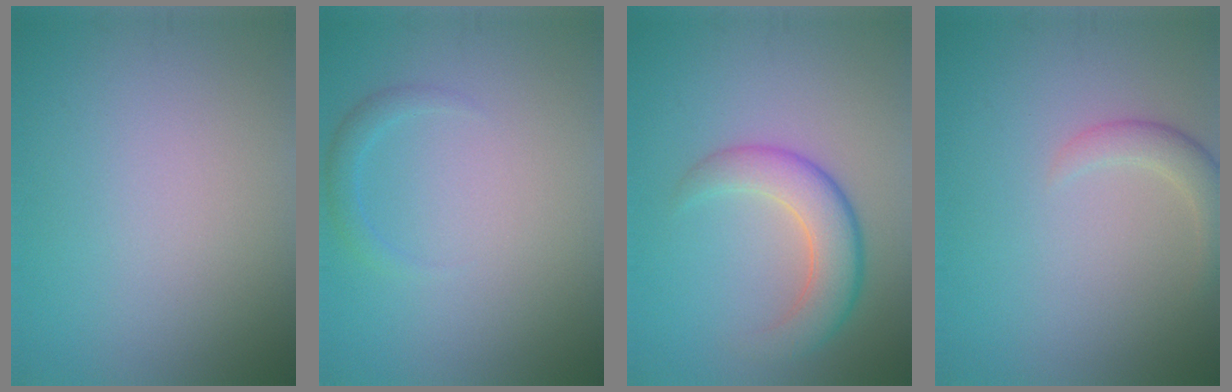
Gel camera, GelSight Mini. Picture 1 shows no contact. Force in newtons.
{"total": 1.3, "press": 1.3, "slide": 0.1}
{"total": 4.9, "press": 4.9, "slide": 0.2}
{"total": 2.2, "press": 2.2, "slide": 0.2}